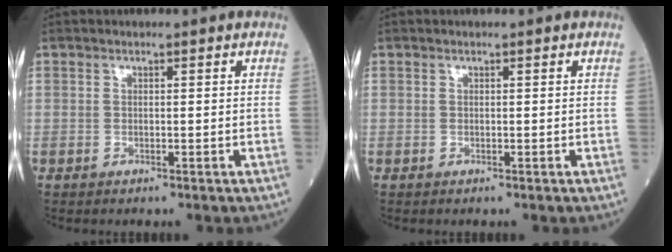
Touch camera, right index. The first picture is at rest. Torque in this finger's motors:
{"motor_torque": [-0.03, 0.03, -0.03, -0.01]}